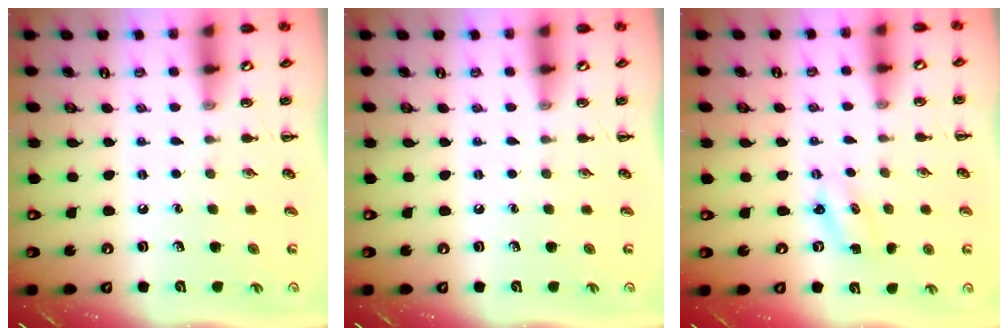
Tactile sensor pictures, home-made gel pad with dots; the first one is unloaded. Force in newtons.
{"total": 0.0}
{"total": 1.4, "press": 1.3, "slide": 0.3}